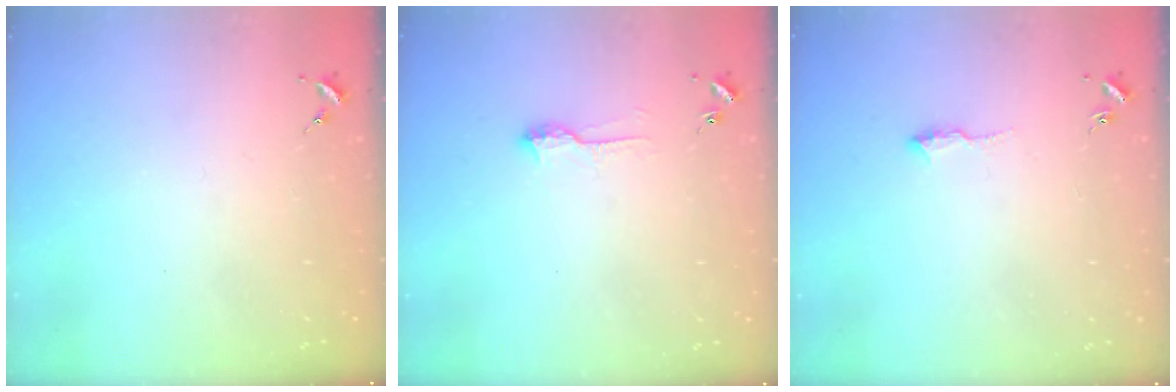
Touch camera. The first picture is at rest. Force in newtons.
{"total": 6.6, "press": 6.5, "slide": 0.8}
{"total": 5.8, "press": 5.8, "slide": 0.5}